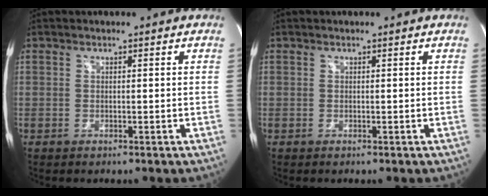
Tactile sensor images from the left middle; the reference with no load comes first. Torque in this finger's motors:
{"motor_torque": [-0.13, 0.07, 0.09, -0.01]}